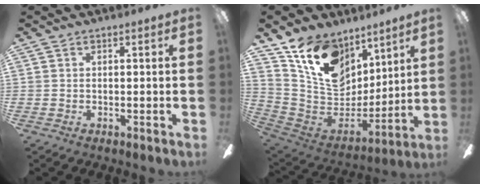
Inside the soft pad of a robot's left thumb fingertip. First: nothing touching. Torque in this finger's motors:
{"motor_torque": [1.53, 2.00, 0.97, -1.80, 0.10]}